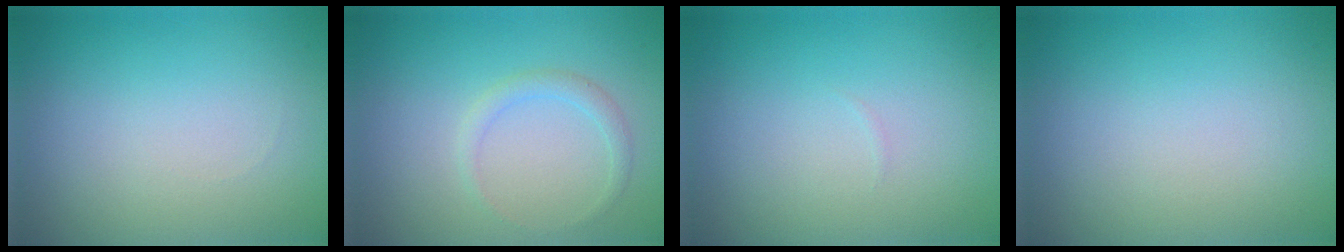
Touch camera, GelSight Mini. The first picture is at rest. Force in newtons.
{"total": 1.3, "press": 1.3, "slide": 0.1}
{"total": 0.0}
{"total": 0.0}